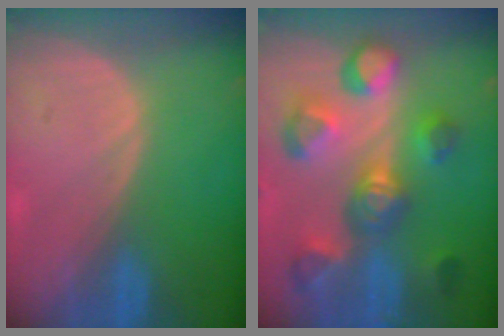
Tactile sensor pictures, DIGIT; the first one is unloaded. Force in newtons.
{"total": 11.0, "press": 10.0, "slide": 4.6}